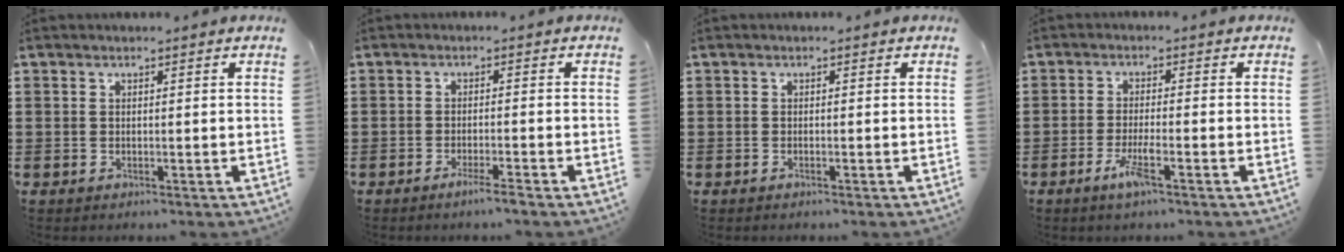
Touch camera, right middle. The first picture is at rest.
{"total": 2.3, "force": [-1.8, -0.2, 1.4], "torque": [-0.022, 0.001, -0.033]}
{"total": 0.0}
{"total": 4.1, "force": [-2.3, 0.3, 3.4], "torque": [-0.078, -0.011, -0.045]}